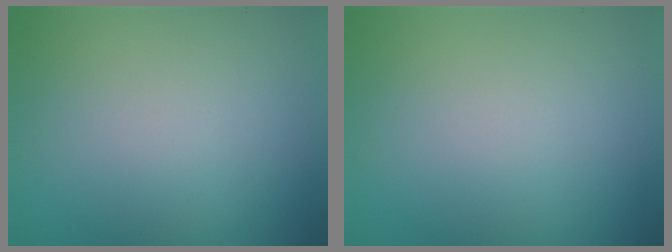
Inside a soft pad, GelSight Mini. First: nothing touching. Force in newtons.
{"total": 0.0}